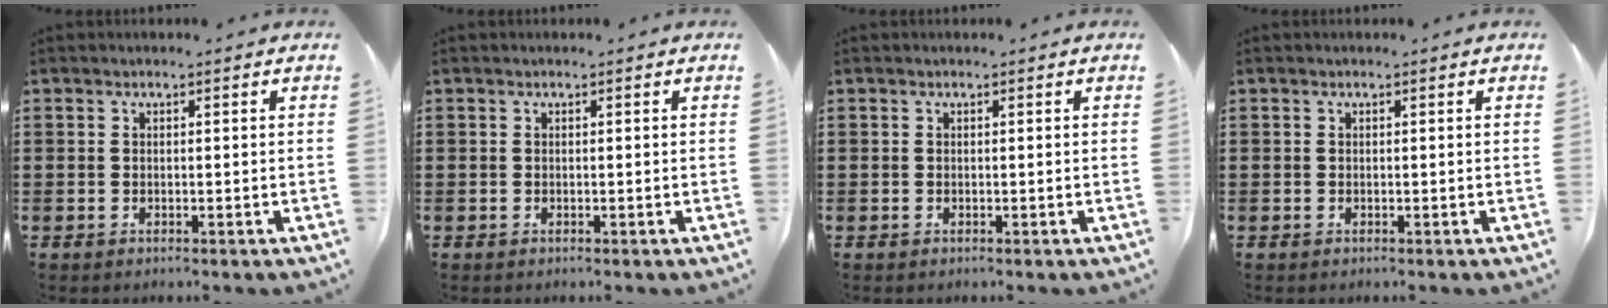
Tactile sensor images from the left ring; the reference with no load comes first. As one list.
[{"total": 0.0}, {"total": 0.0}, {"total": 0.0}]